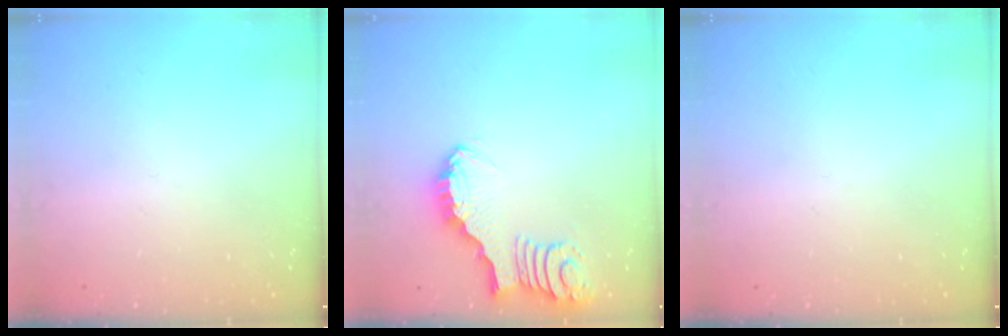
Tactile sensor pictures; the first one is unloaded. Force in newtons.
{"total": 1.7, "press": 1.6, "slide": 0.4}
{"total": 0.0}